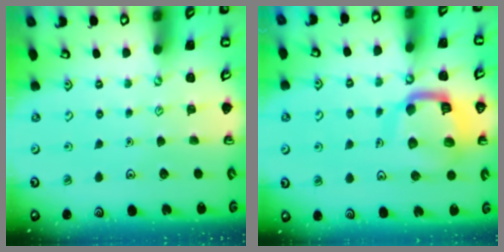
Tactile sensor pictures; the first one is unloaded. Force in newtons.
{"total": 13.4, "press": 13.3, "slide": 1.6}